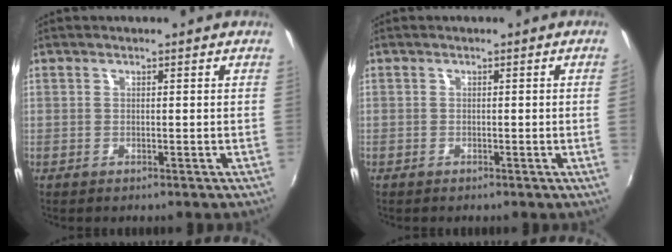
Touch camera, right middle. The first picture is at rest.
{"total": 1.4, "force": [0.0, -0.9, 1.0], "torque": [-0.009, -0.011, 0.001]}